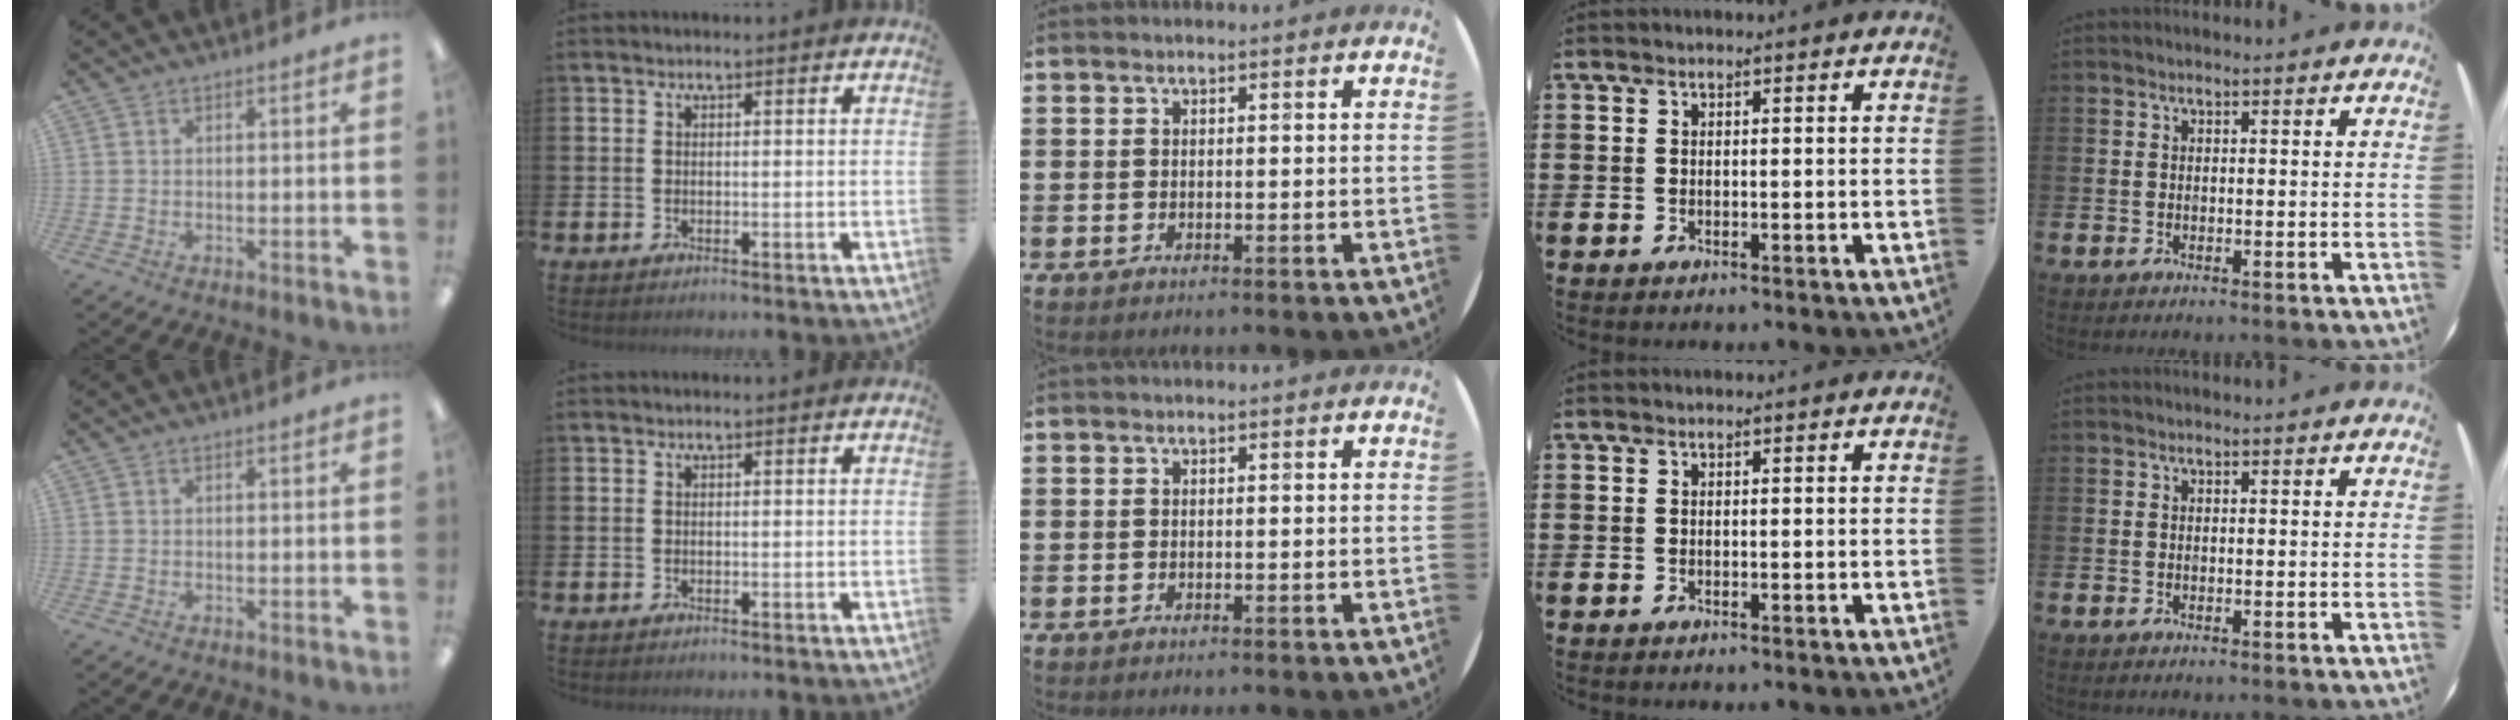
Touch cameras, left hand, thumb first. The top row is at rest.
{}